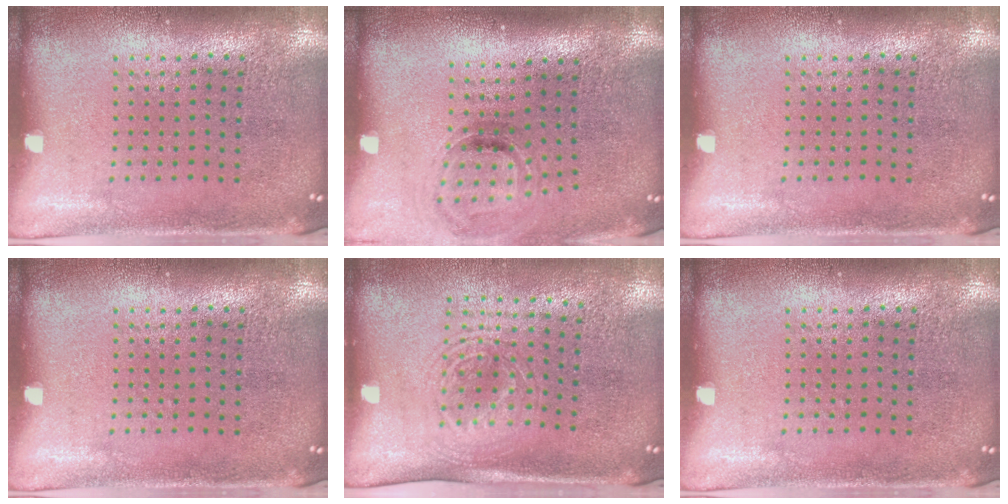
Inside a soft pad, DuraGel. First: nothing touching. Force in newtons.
{"total": 1.0, "press": 0.9, "slide": 0.4}
{"total": 0.0}
{"total": 0.0}
{"total": 1.7, "press": 1.4, "slide": 1.0}
{"total": 0.0}